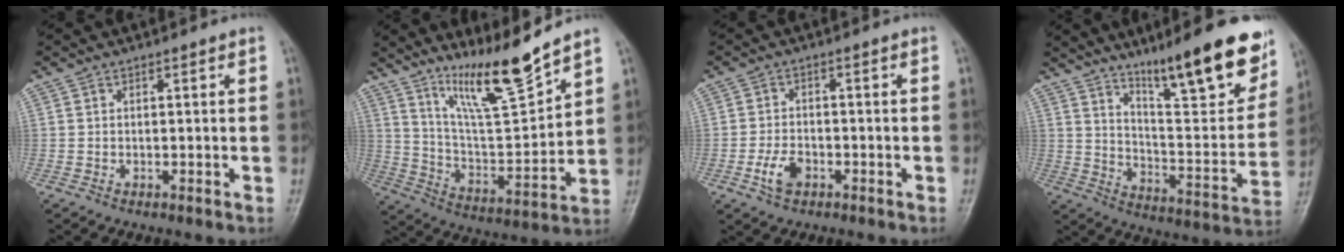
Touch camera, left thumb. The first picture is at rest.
{"total": 13.3, "force": [10.7, 0.7, 8.0], "torque": [-0.125, -0.081, 0.199]}
{"total": 4.3, "force": [-1.9, 2.6, 2.8], "torque": [-0.054, 0.011, -0.035]}
{"total": 21.0, "force": [14.2, 4.2, 14.9], "torque": [-0.182, -0.077, 0.229]}